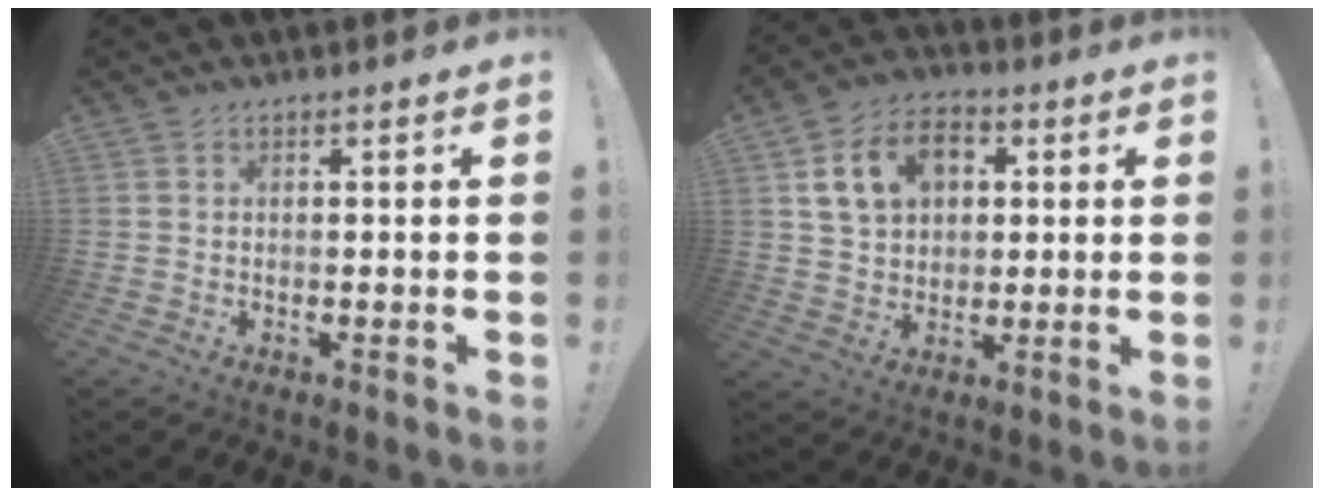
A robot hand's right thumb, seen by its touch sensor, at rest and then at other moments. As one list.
[{"total": 12.9, "force": [4.3, 9.6, 7.3], "torque": [-0.111, -0.001, 0.086]}]